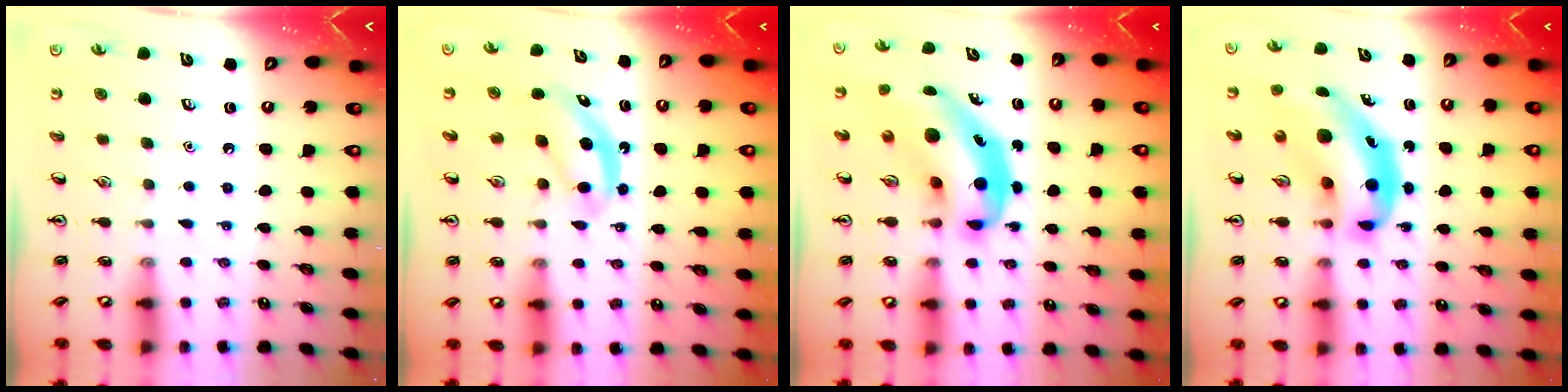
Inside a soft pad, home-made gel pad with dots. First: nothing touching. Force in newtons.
{"total": 5.0, "press": 4.9, "slide": 1.0}
{"total": 9.6, "press": 9.3, "slide": 2.5}
{"total": 12.8, "press": 12.3, "slide": 3.8}